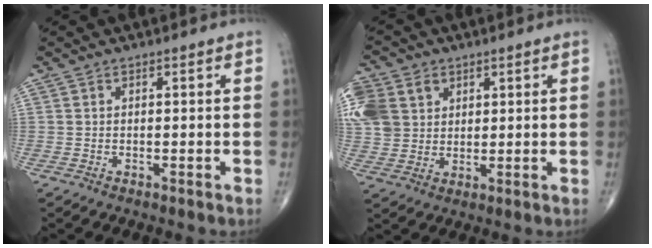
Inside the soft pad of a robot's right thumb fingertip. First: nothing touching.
{"total": 16.1, "force": [5.3, 13.0, 7.8], "torque": [-0.199, 0.023, 0.111]}